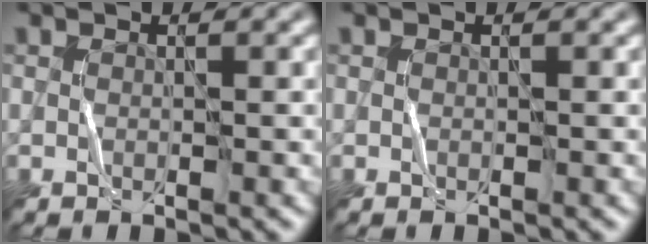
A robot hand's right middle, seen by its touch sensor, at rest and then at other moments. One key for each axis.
{"total": 0.0}